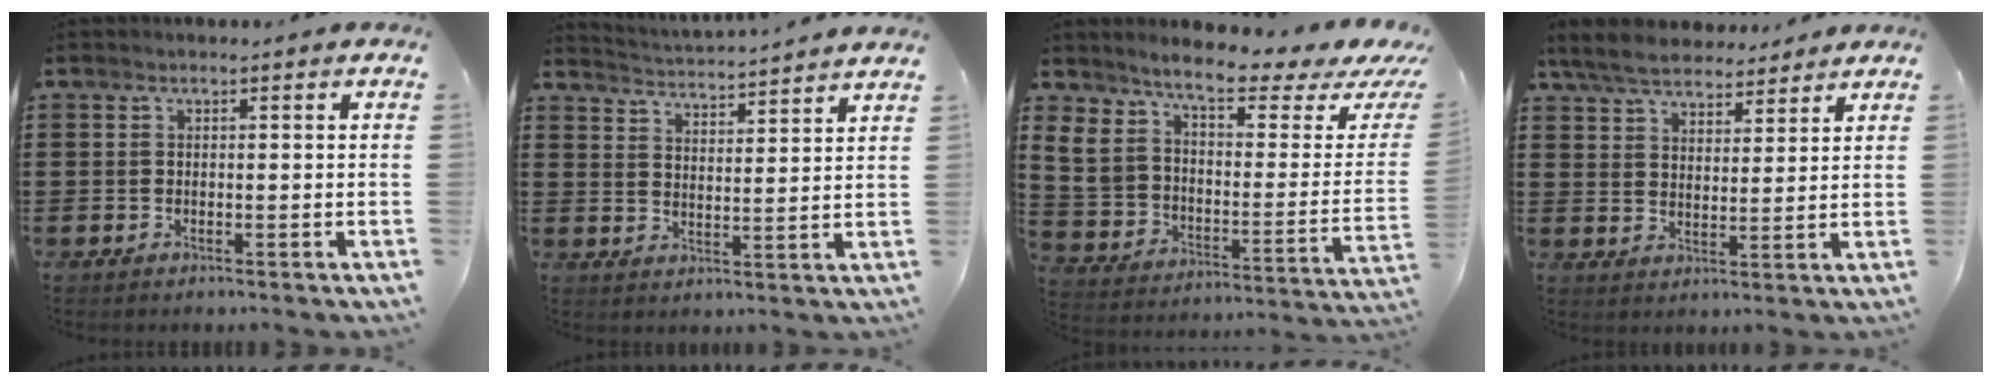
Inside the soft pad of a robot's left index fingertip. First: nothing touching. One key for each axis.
{"total": 3.4, "fx": 3.2, "fy": -1.0, "fz": -0.4, "tx": -0.011, "ty": -0.031, "tz": 0.052}
{"total": 5.7, "fx": 3.9, "fy": 2.0, "fz": 3.6, "tx": -0.090, "ty": -0.028, "tz": 0.062}
{"total": 6.2, "fx": 5.6, "fy": 2.0, "fz": 1.8, "tx": -0.057, "ty": -0.011, "tz": 0.102}